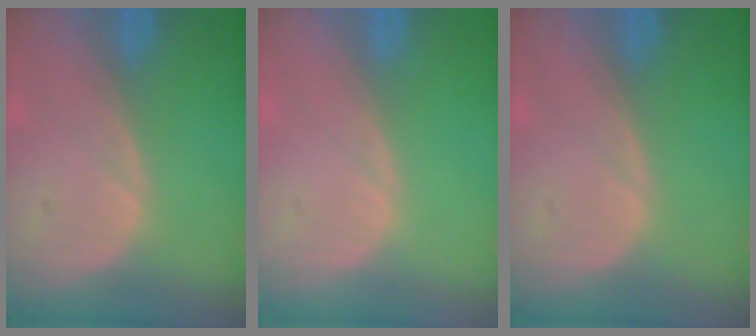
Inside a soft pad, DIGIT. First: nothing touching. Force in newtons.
{"total": 0.0}
{"total": 0.0}